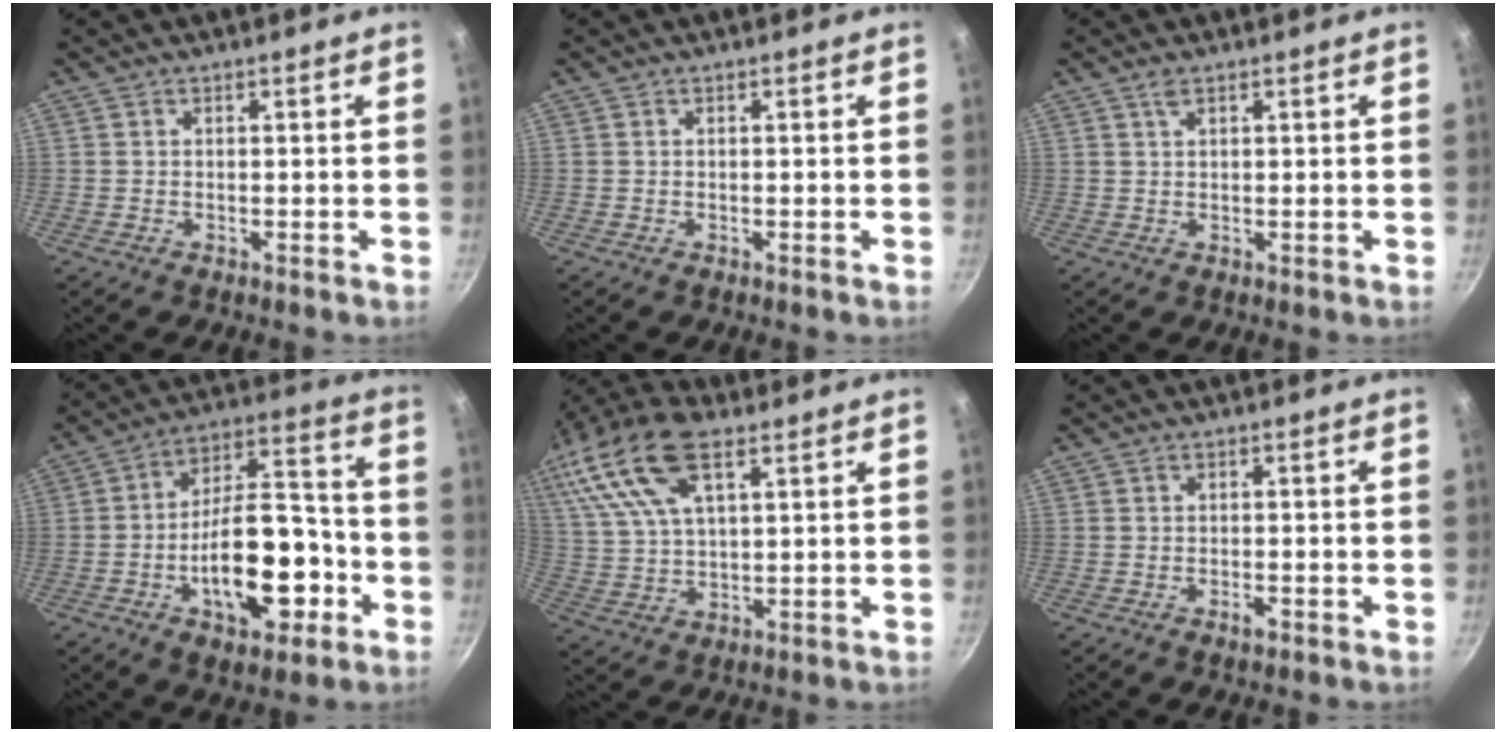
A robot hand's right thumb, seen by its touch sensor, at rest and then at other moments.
{"total": 0.0}
{"total": 1.6, "force": [0.9, 0.6, 1.2], "torque": [-0.020, 0.000, 0.019]}
{"total": 19.4, "force": [-6.2, 9.9, 15.5], "torque": [-0.205, 0.059, -0.091]}
{"total": 21.5, "force": [11.0, 10.8, 14.9], "torque": [-0.320, 0.028, 0.211]}
{"total": 1.4, "force": [-0.8, 0.6, 1.0], "torque": [-0.017, 0.004, -0.014]}